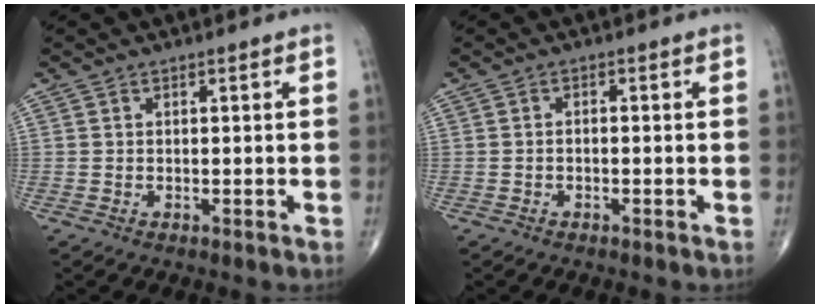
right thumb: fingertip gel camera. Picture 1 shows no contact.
{"total": 0.7, "force": [-0.4, 0.3, 0.5], "torque": [-0.008, 0.006, -0.010]}